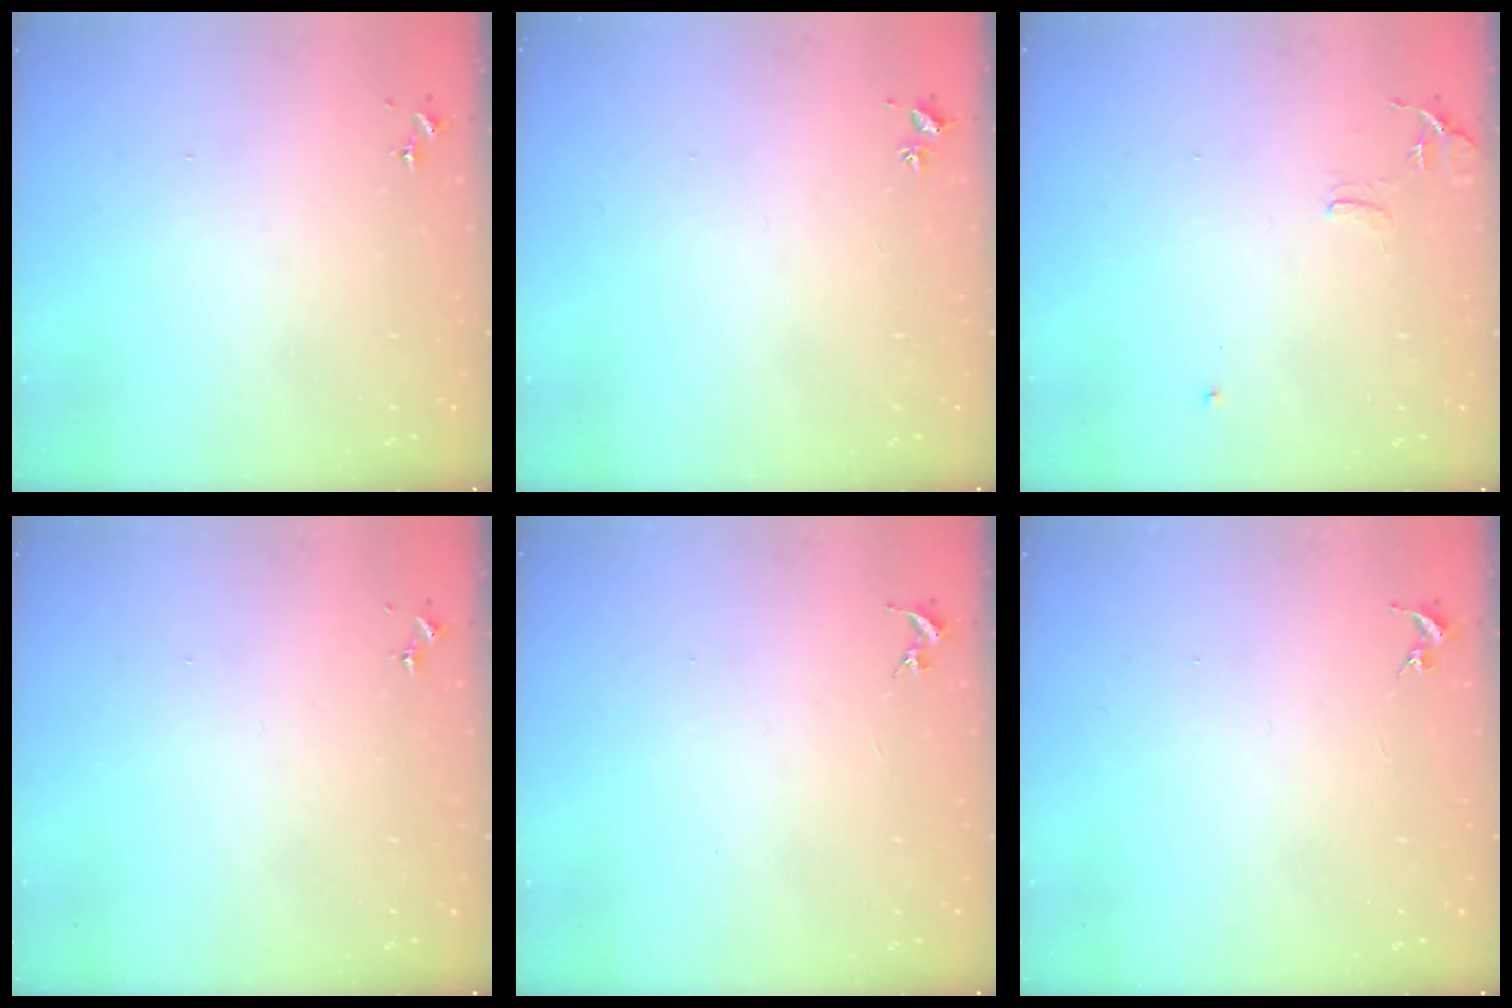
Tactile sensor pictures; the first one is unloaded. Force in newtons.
{"total": 2.0, "press": 2.0, "slide": 0.3}
{"total": 8.1, "press": 8.0, "slide": 0.7}
{"total": 0.0}
{"total": 0.0}
{"total": 0.0}